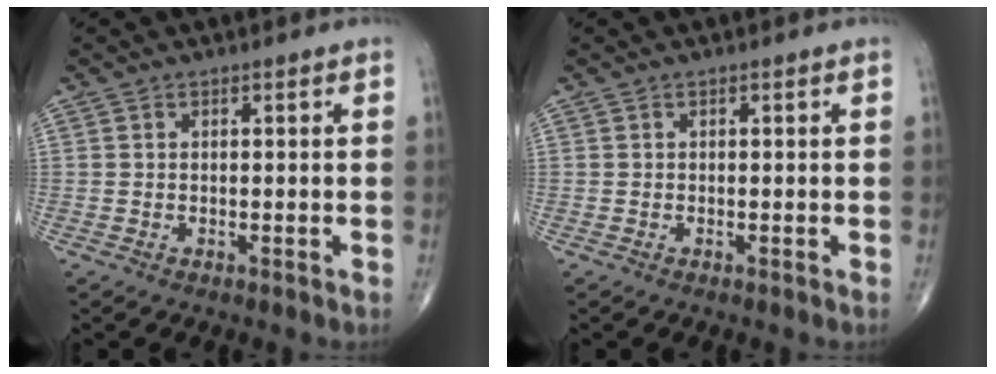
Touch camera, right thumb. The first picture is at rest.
{"total": 0.0}